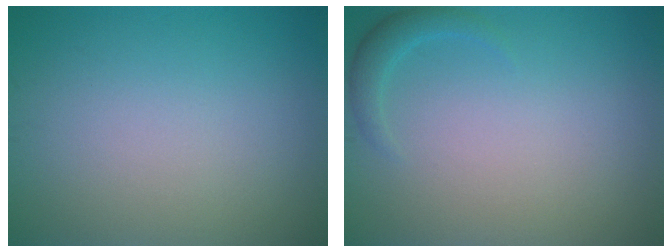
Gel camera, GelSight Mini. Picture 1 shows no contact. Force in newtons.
{"total": 1.5, "press": 1.5, "slide": 0.0}